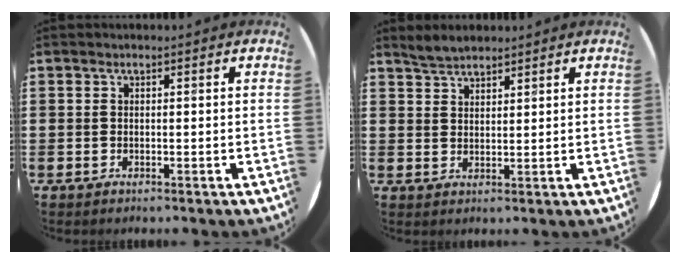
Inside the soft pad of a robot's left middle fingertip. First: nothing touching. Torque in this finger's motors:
{"motor_torque": [0.17, -0.12, 0.04, 0.01]}